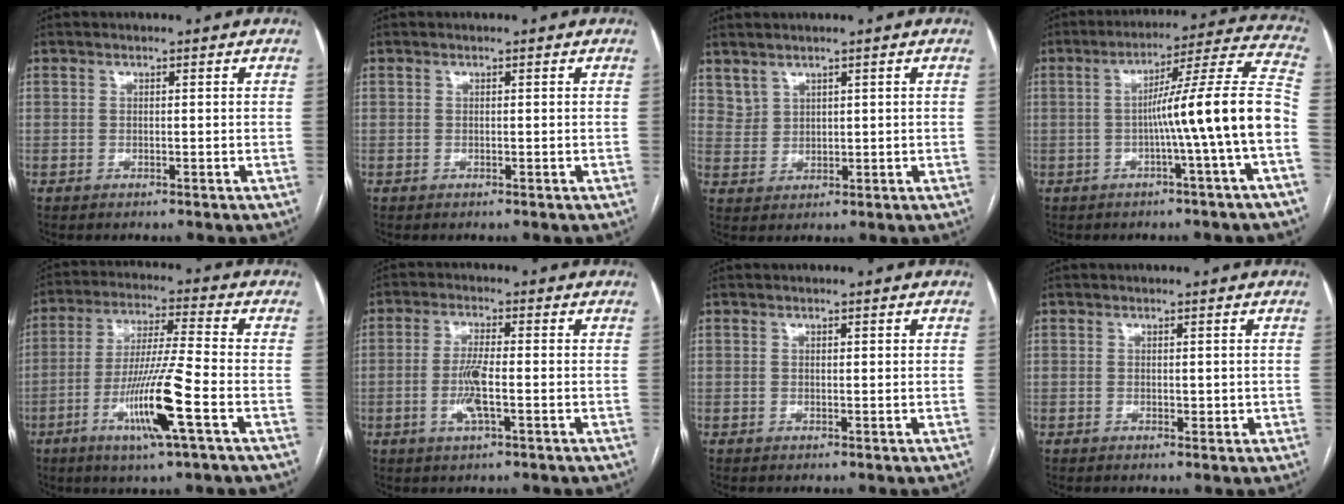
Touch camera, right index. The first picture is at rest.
{"total": 0.0}
{"total": 3.0, "force": [2.5, 1.5, 0.5], "torque": [-0.010, 0.005, 0.060]}
{"total": 14.0, "force": [-3.1, -2.1, 13.5], "torque": [-0.187, 0.024, -0.053]}
{"total": 12.6, "force": [-4.7, -0.4, 11.6], "torque": [-0.228, -0.014, -0.090]}
{"total": 5.3, "force": [-1.3, 0.7, 5.1], "torque": [-0.107, -0.006, -0.023]}
{"total": 0.6, "force": [0.2, 0.0, 0.6], "torque": [-0.011, 0.001, 0.001]}
{"total": 1.0, "force": [0.0, 0.6, 0.8], "torque": [-0.011, -0.002, 0.002]}